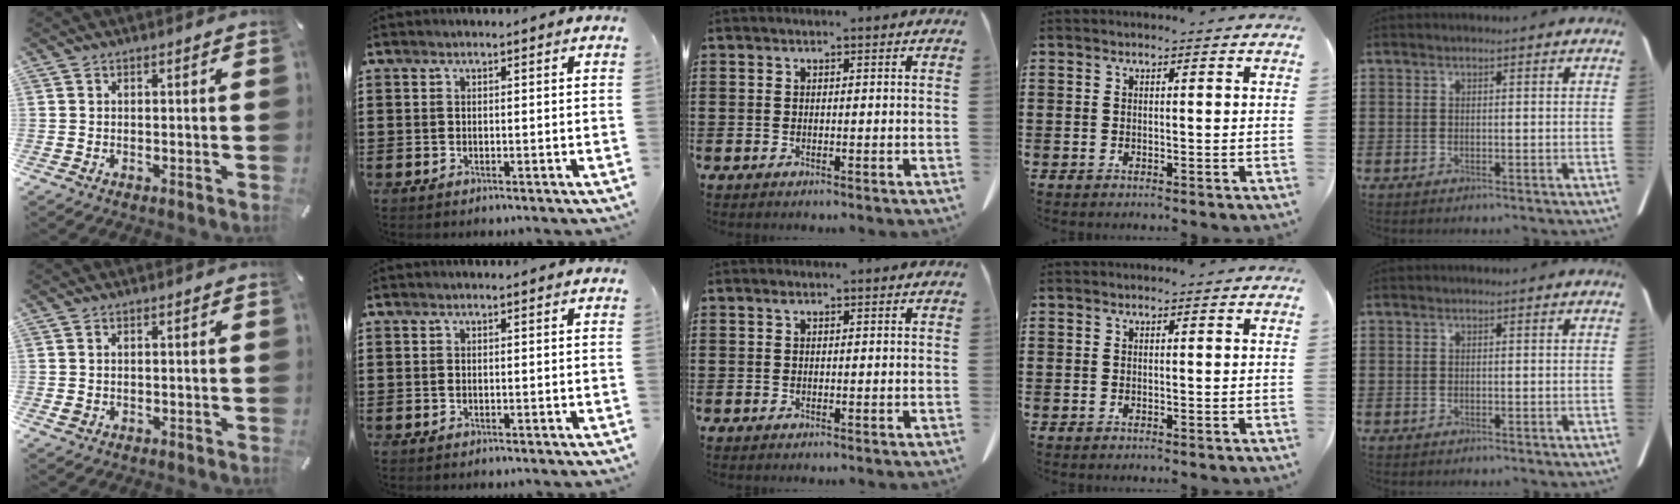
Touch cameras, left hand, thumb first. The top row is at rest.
{"thumb": {"total": 1.1, "force": [0.0, 0.9, 0.7], "torque": [-0.016, 0.003, -0.001]}, "middle": {"total": 0.6, "force": [0.3, 0.2, 0.4], "torque": [-0.011, 0.001, 0.005]}}